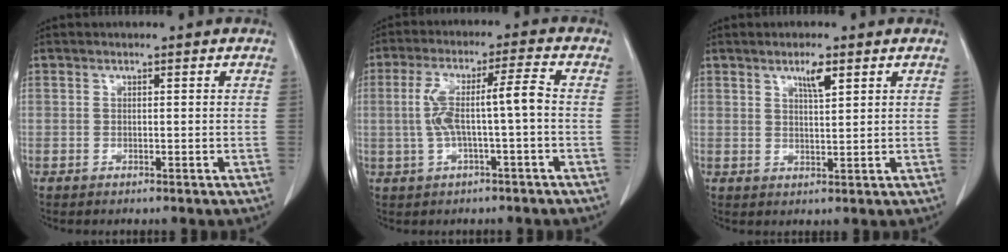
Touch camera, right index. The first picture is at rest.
{"total": 7.9, "force": [-0.6, 0.6, 7.8], "torque": [-0.158, 0.026, -0.008]}
{"total": 3.3, "force": [1.9, 0.5, 2.6], "torque": [-0.046, -0.001, 0.035]}